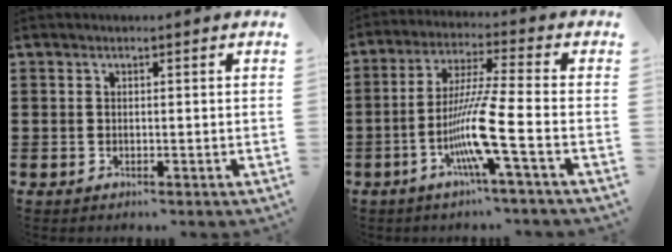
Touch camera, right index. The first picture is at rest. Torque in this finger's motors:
{"motor_torque": [2.14, 0.00, 0.99, 0.14]}